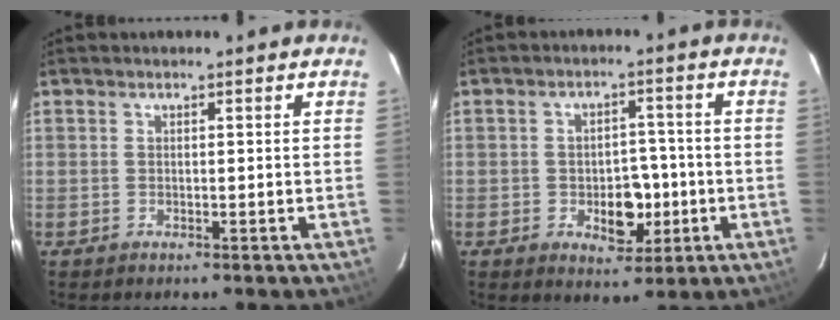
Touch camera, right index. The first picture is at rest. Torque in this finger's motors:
{"motor_torque": [0.83, -0.08, 0.16, 0.07]}